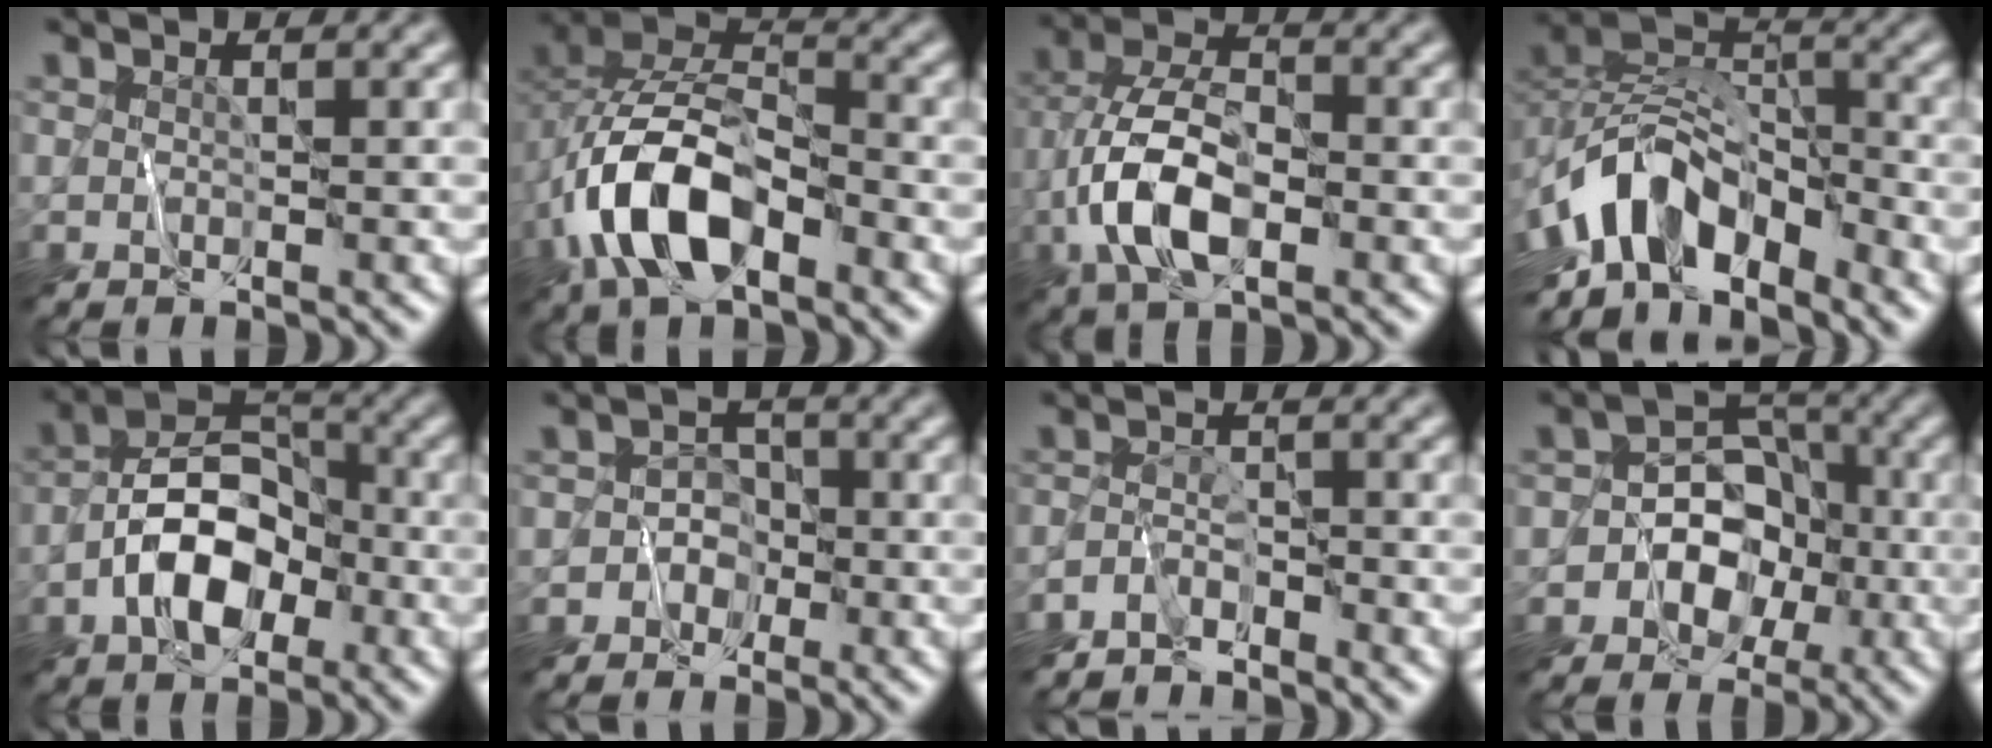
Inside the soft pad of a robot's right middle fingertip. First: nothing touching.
{"total": 9.6, "force": [-3.6, 5.3, 7.2], "torque": [-0.145, 0.009, -0.076]}
{"total": 7.6, "force": [-2.4, 3.8, 6.2], "torque": [-0.132, 0.005, -0.056]}
{"total": 9.4, "force": [-5.2, 5.0, 6.0], "torque": [-0.092, 0.008, -0.102]}
{"total": 7.5, "force": [-2.4, 4.5, 5.5], "torque": [-0.091, 0.012, -0.050]}
{"total": 2.2, "force": [-0.7, 2.0, 0.4], "torque": [0.030, 0.013, -0.028]}
{"total": 2.3, "force": [-2.1, 0.7, 0.5], "torque": [-0.011, 0.004, -0.048]}
{"total": 5.9, "force": [-1.5, 5.0, 2.6], "torque": [-0.010, 0.018, -0.051]}